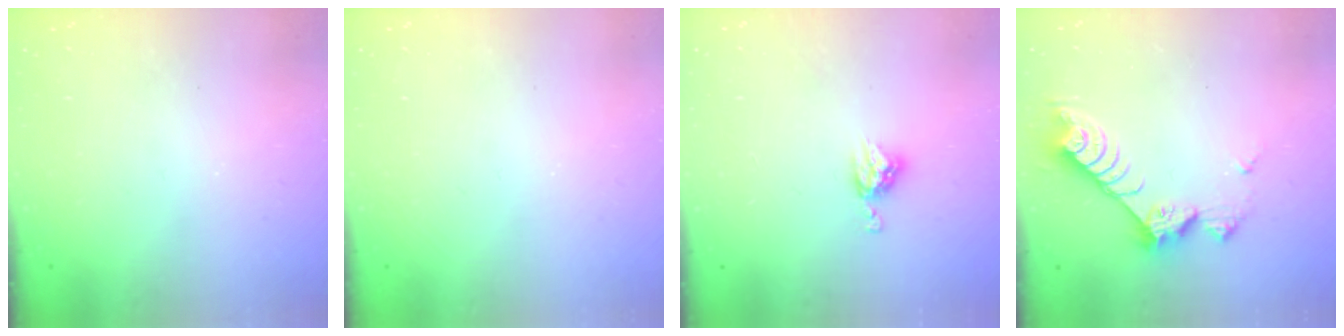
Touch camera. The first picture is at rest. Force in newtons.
{"total": 0.0}
{"total": 6.4, "press": 6.4, "slide": 0.4}
{"total": 8.6, "press": 8.6, "slide": 0.2}